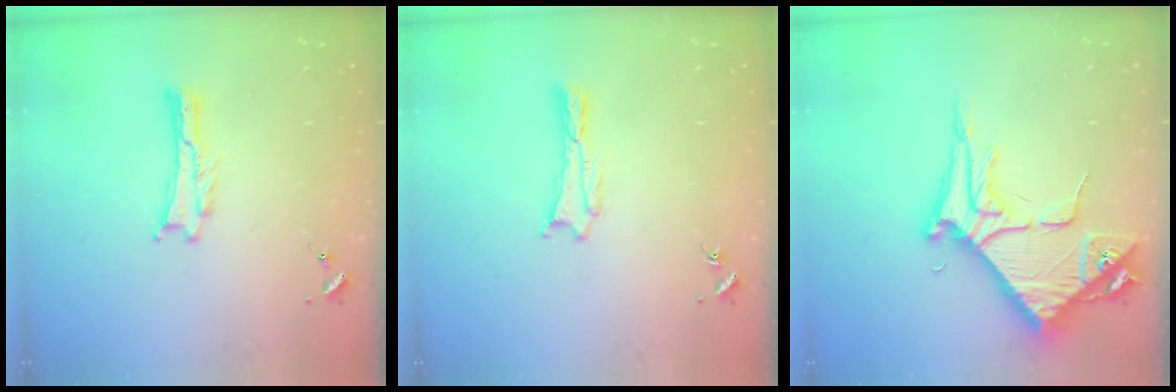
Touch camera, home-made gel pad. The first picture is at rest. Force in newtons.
{"total": 0.7, "press": 0.7, "slide": 0.1}
{"total": 8.7, "press": 8.6, "slide": 1.0}